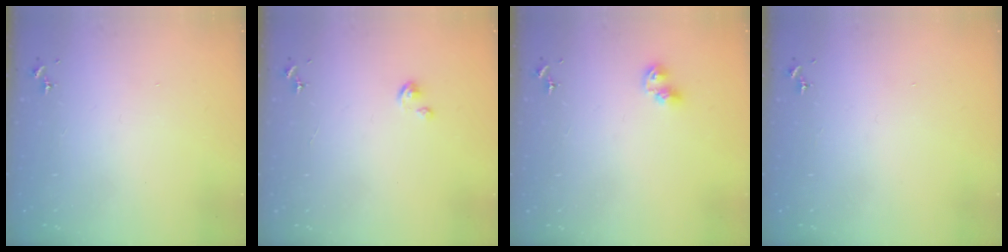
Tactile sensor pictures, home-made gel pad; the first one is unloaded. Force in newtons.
{"total": 2.8, "press": 2.8, "slide": 0.2}
{"total": 6.3, "press": 6.3, "slide": 0.5}
{"total": 0.0}